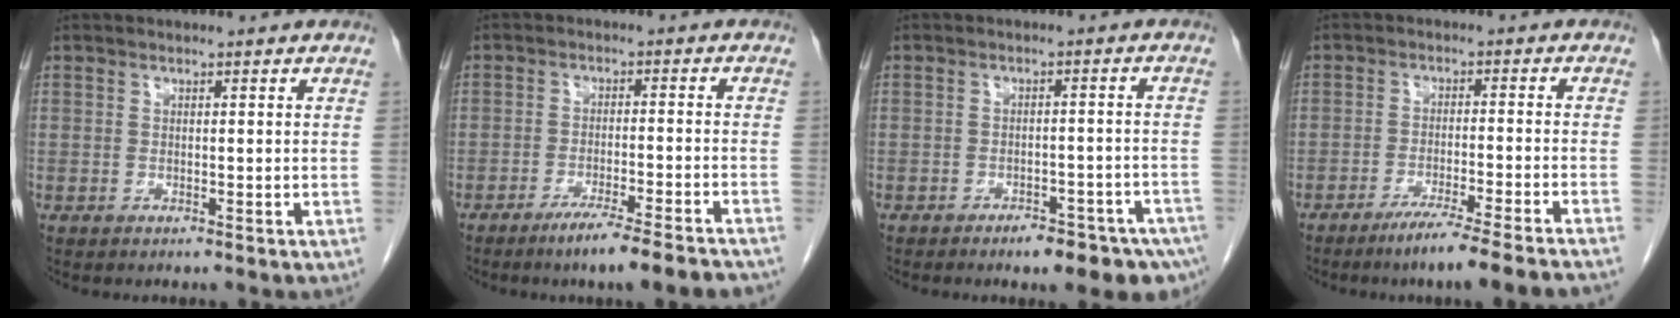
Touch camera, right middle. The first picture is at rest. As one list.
[{"total": 11.1, "force": [-9.0, 0.3, 6.4], "torque": [-0.072, -0.015, -0.134]}, {"total": 8.6, "force": [-6.4, 2.7, 5.1], "torque": [-0.047, 0.011, -0.083]}, {"total": 11.1, "force": [-9.1, -1.7, 6.2], "torque": [-0.066, -0.032, -0.138]}]